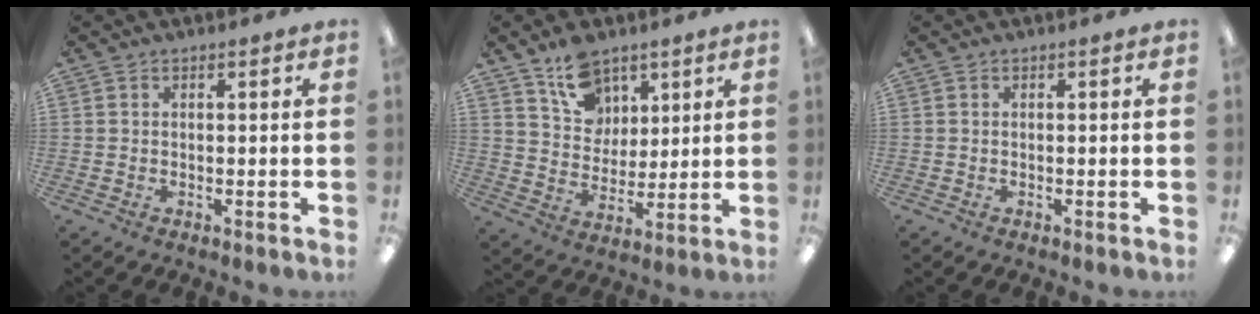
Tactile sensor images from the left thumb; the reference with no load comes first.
{"total": 12.0, "force": [7.9, 8.1, 3.8], "torque": [-0.054, -0.043, 0.150]}
{"total": 0.0}